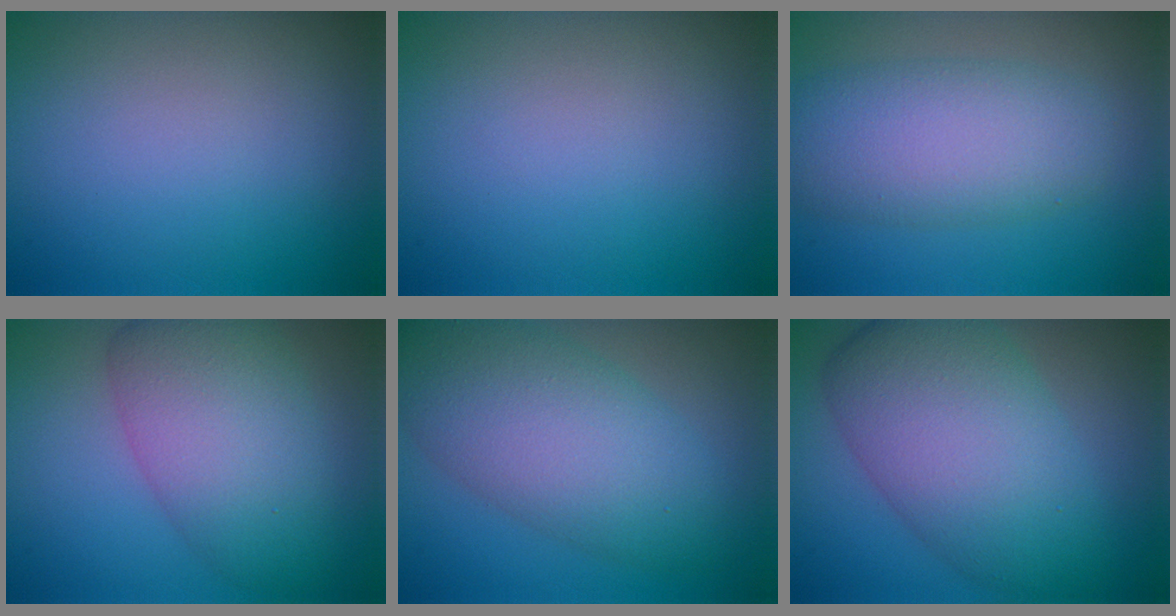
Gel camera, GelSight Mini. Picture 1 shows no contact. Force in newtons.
{"total": 0.0}
{"total": 6.4, "press": 6.4, "slide": 0.5}
{"total": 7.8, "press": 7.7, "slide": 0.6}
{"total": 8.3, "press": 8.2, "slide": 0.3}
{"total": 9.8, "press": 9.8, "slide": 0.1}